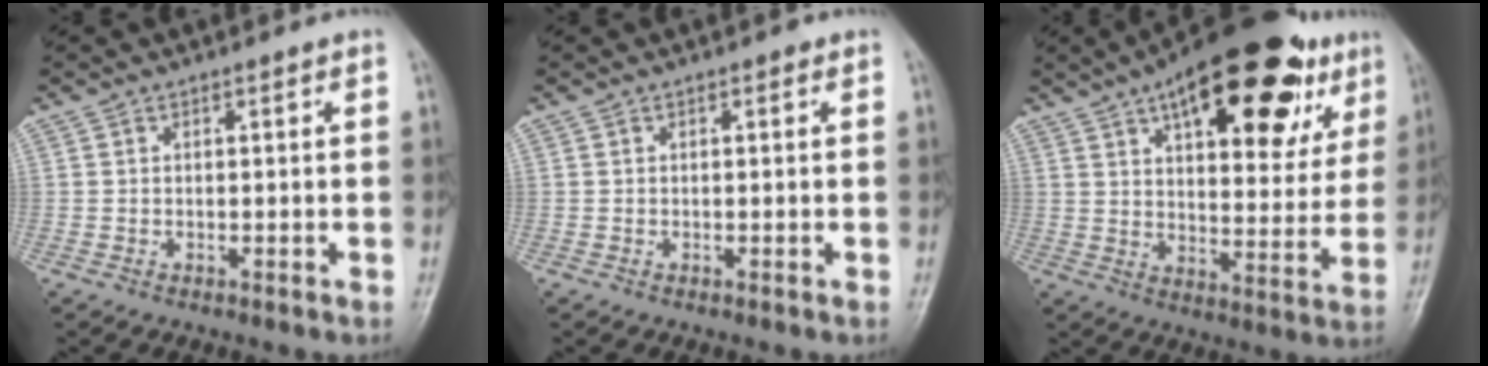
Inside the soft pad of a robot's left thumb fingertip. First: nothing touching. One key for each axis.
{"total": 0.0}
{"total": 27.0, "fx": 13.8, "fy": 11.6, "fz": 20.1, "tx": -0.258, "ty": -0.011, "tz": 0.200}